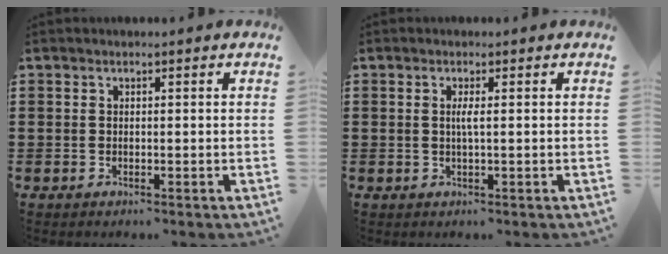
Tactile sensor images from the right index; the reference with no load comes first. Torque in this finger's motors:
{"motor_torque": [0.02, -0.01, 0.05, 0.04]}